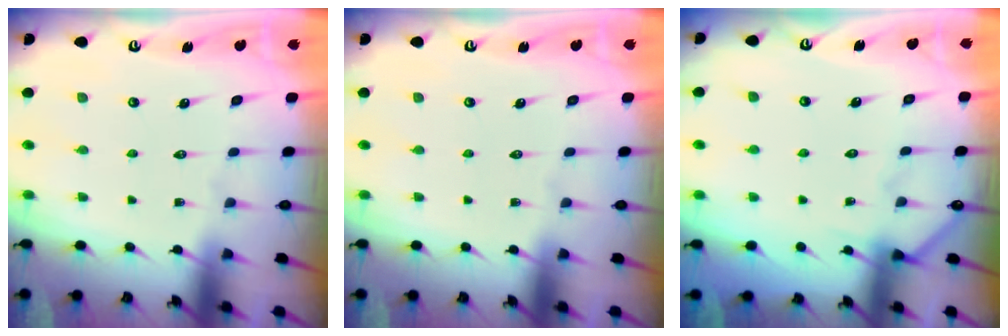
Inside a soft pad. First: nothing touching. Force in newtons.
{"total": 0.0}
{"total": 3.1, "press": 3.1, "slide": 0.3}